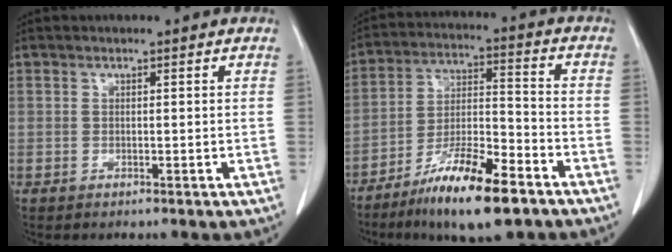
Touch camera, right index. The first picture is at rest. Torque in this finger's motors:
{"motor_torque": [1.10, -1.04, 0.60, 0.16]}